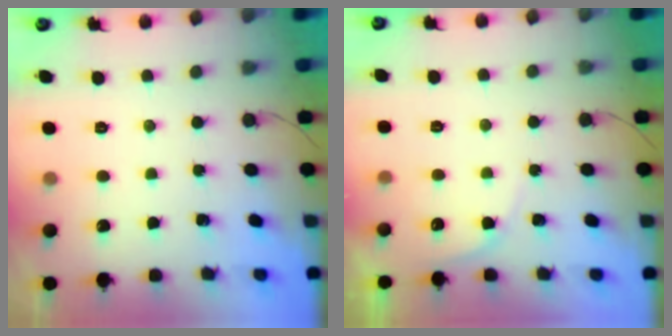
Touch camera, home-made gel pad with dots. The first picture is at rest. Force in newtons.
{"total": 3.8, "press": 3.8, "slide": 0.4}